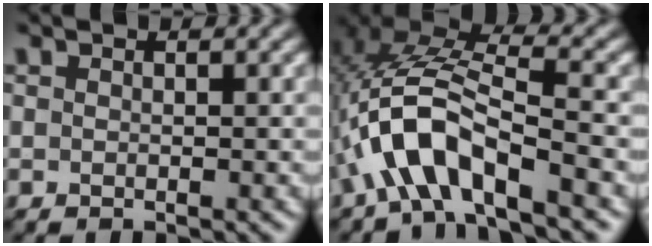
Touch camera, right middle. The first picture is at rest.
{"total": 8.1, "force": [-3.5, 3.1, 6.7], "torque": [-0.139, 0.014, -0.068]}